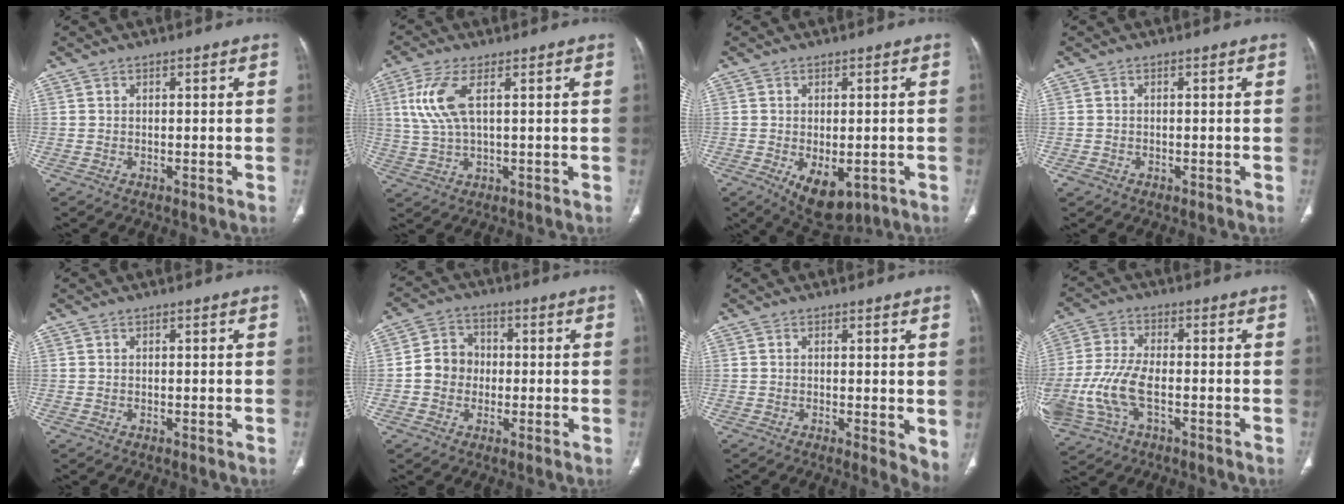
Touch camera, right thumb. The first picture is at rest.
{"total": 7.7, "force": [2.3, 2.7, 6.9], "torque": [-0.177, 0.003, 0.050]}
{"total": 8.5, "force": [-3.2, 4.8, 6.3], "torque": [-0.084, -0.004, -0.033]}
{"total": 1.0, "force": [-0.5, 0.8, 0.4], "torque": [-0.010, 0.004, -0.008]}
{"total": 0.0}
{"total": 6.8, "force": [-0.6, 6.0, 3.0], "torque": [-0.026, 0.019, -0.022]}
{"total": 4.4, "force": [0.1, 1.6, 4.2], "torque": [-0.050, -0.013, 0.001]}
{"total": 12.5, "force": [-3.1, 6.6, 10.1], "torque": [-0.234, 0.012, -0.055]}